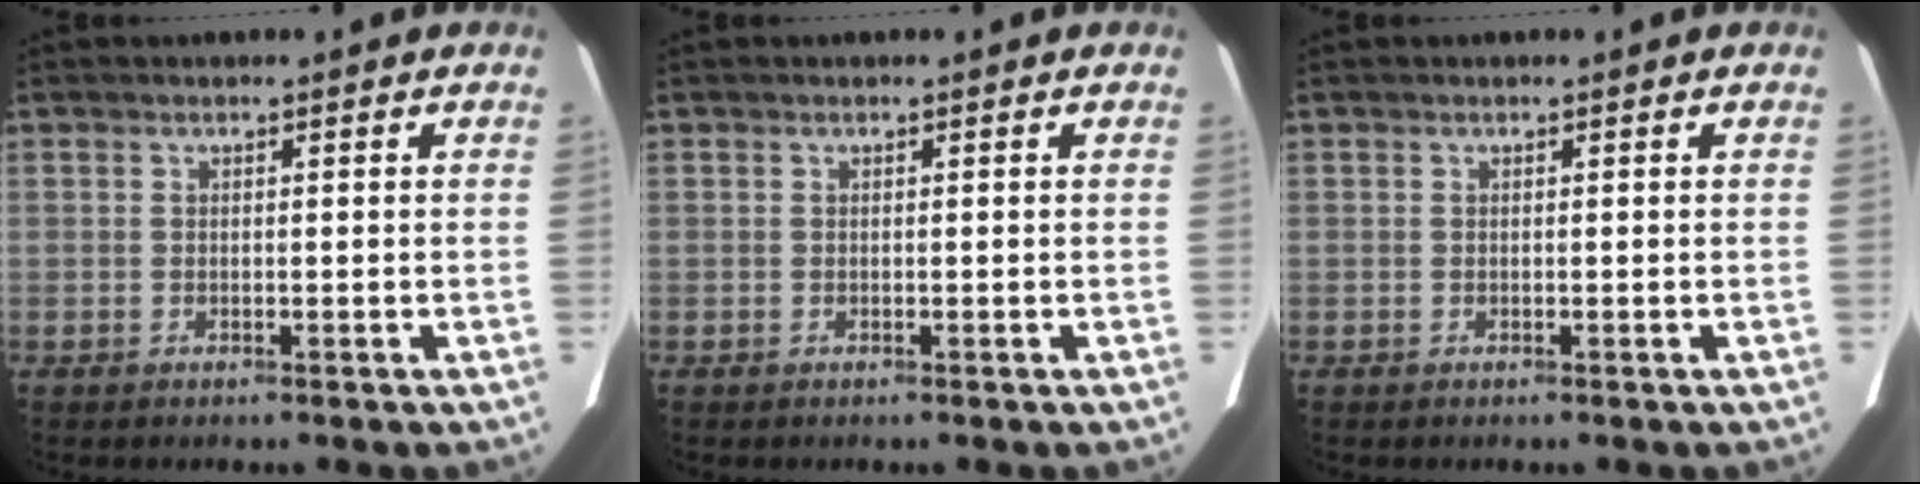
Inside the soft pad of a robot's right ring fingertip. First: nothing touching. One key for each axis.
{"total": 0.0}
{"total": 0.0}